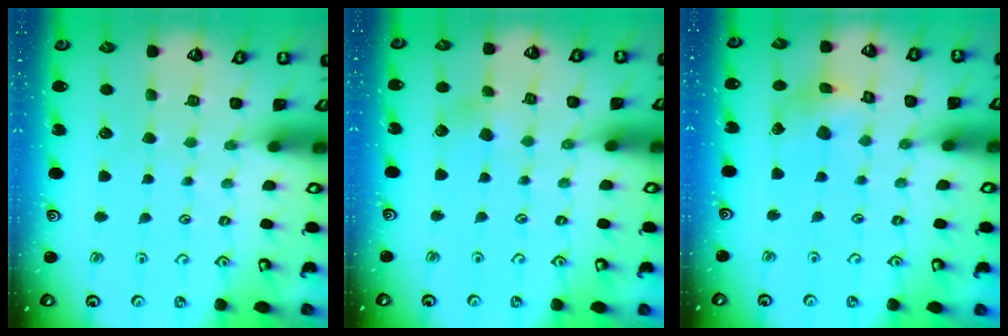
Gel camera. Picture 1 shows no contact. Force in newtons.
{"total": 3.4, "press": 3.4, "slide": 0.3}
{"total": 6.6, "press": 6.6, "slide": 0.5}